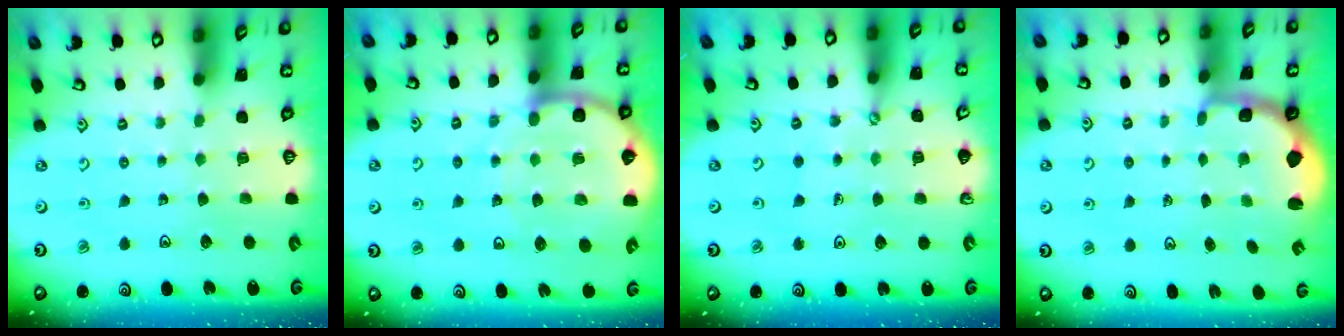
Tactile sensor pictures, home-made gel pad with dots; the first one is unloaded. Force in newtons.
{"total": 10.0, "press": 9.9, "slide": 1.3}
{"total": 1.7, "press": 1.7, "slide": 0.1}
{"total": 2.2, "press": 1.5, "slide": 1.6}